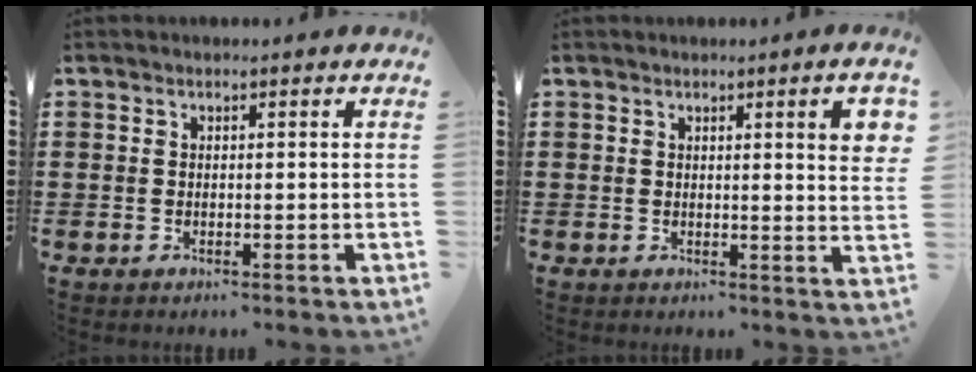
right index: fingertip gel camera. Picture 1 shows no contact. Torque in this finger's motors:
{"motor_torque": [0.23, -0.09, 0.16, 0.05]}